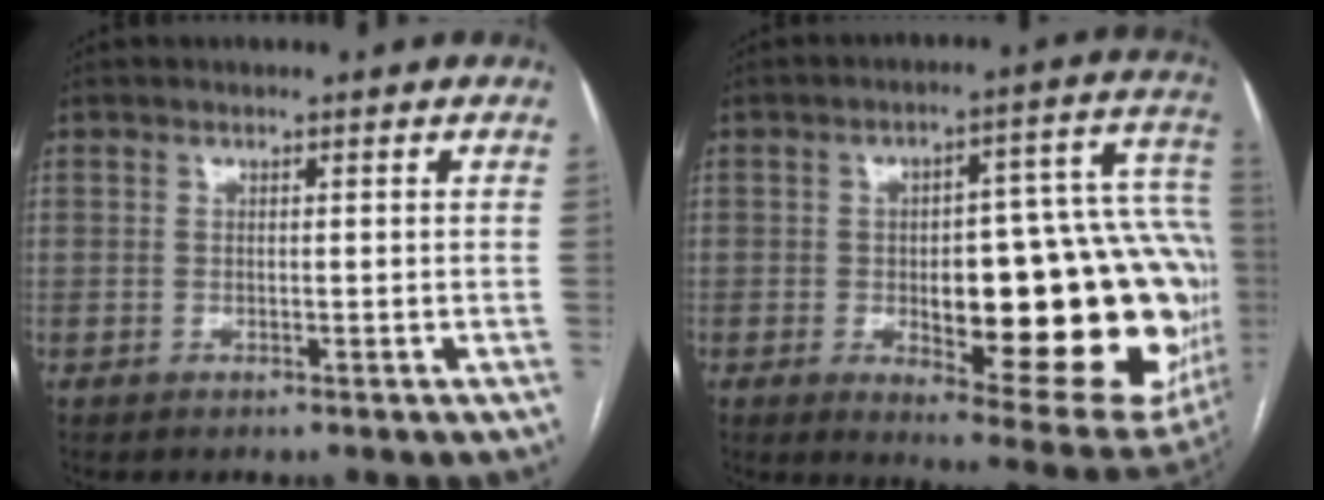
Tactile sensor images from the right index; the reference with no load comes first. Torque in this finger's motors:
{"motor_torque": [2.14, 0.00, 1.05, 0.19]}